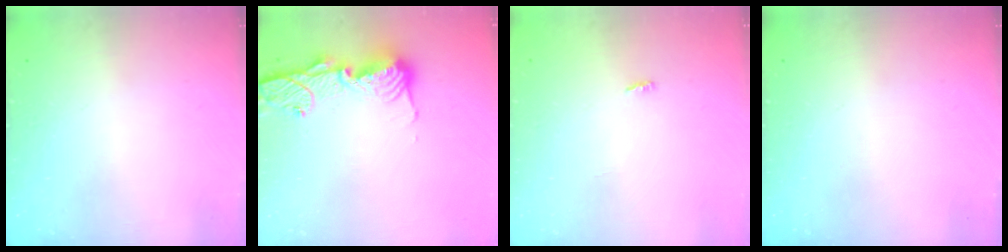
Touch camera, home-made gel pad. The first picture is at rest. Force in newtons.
{"total": 14.3, "press": 14.2, "slide": 1.3}
{"total": 1.9, "press": 1.9, "slide": 0.2}
{"total": 0.0}